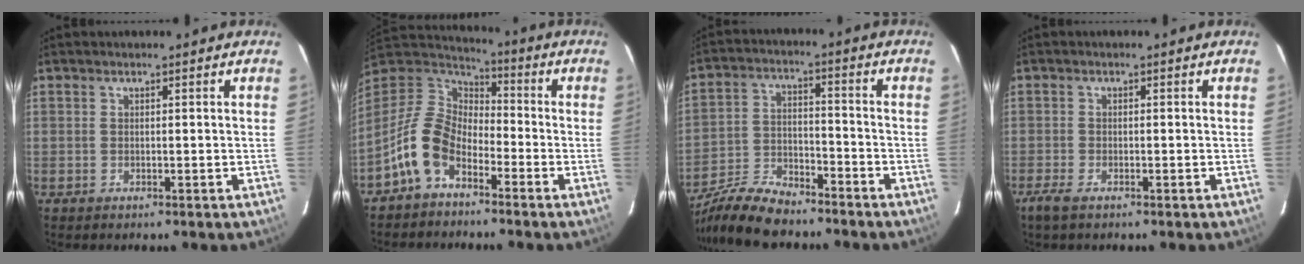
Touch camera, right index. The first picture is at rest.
{"total": 11.1, "force": [-6.0, 6.7, 6.6], "torque": [-0.135, 0.016, -0.128]}
{"total": 13.5, "force": [-11.7, 3.3, 5.9], "torque": [-0.141, -0.007, -0.218]}
{"total": 2.7, "force": [-2.0, 0.7, 1.8], "torque": [-0.044, -0.006, -0.039]}